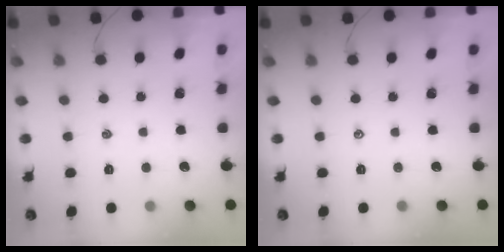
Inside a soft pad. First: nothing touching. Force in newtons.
{"total": 0.0}